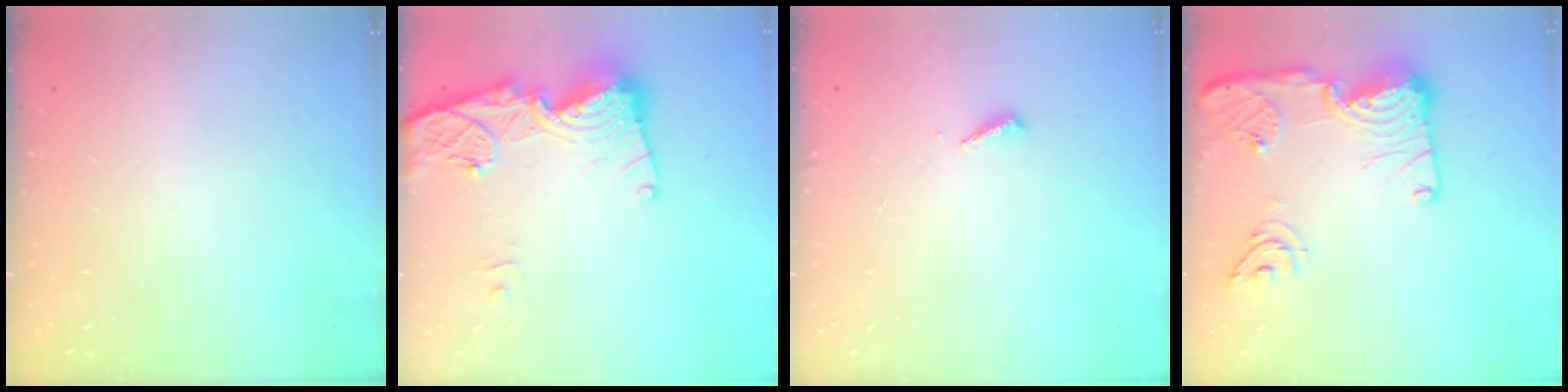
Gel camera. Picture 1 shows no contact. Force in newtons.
{"total": 17.9, "press": 17.8, "slide": 1.7}
{"total": 2.0, "press": 2.0, "slide": 0.2}
{"total": 18.1, "press": 18.0, "slide": 2.0}